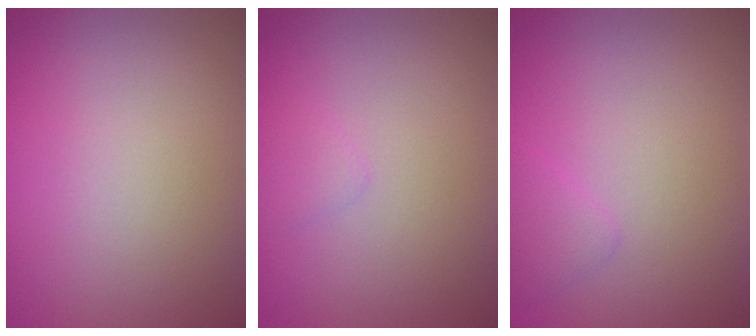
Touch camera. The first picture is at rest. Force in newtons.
{"total": 0.8, "press": 0.8, "slide": 0.0}
{"total": 1.0, "press": 1.0, "slide": 0.1}